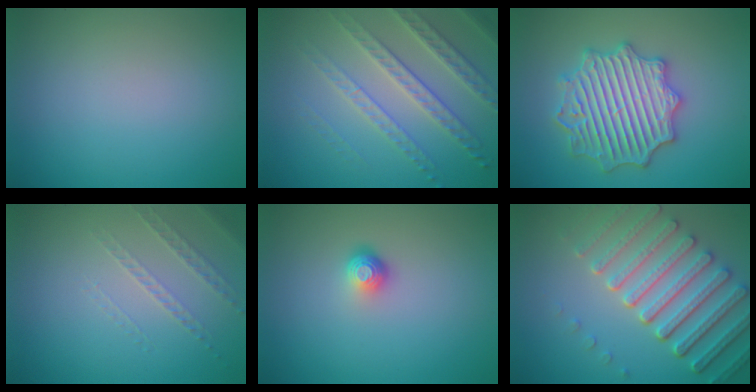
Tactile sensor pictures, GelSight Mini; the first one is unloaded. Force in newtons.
{"total": 4.6, "press": 3.9, "slide": 2.5}
{"total": 6.6, "press": 6.5, "slide": 1.0}
{"total": 1.3, "press": 0.9, "slide": 0.9}
{"total": 1.8, "press": 1.2, "slide": 1.3}
{"total": 7.3, "press": 5.5, "slide": 4.7}